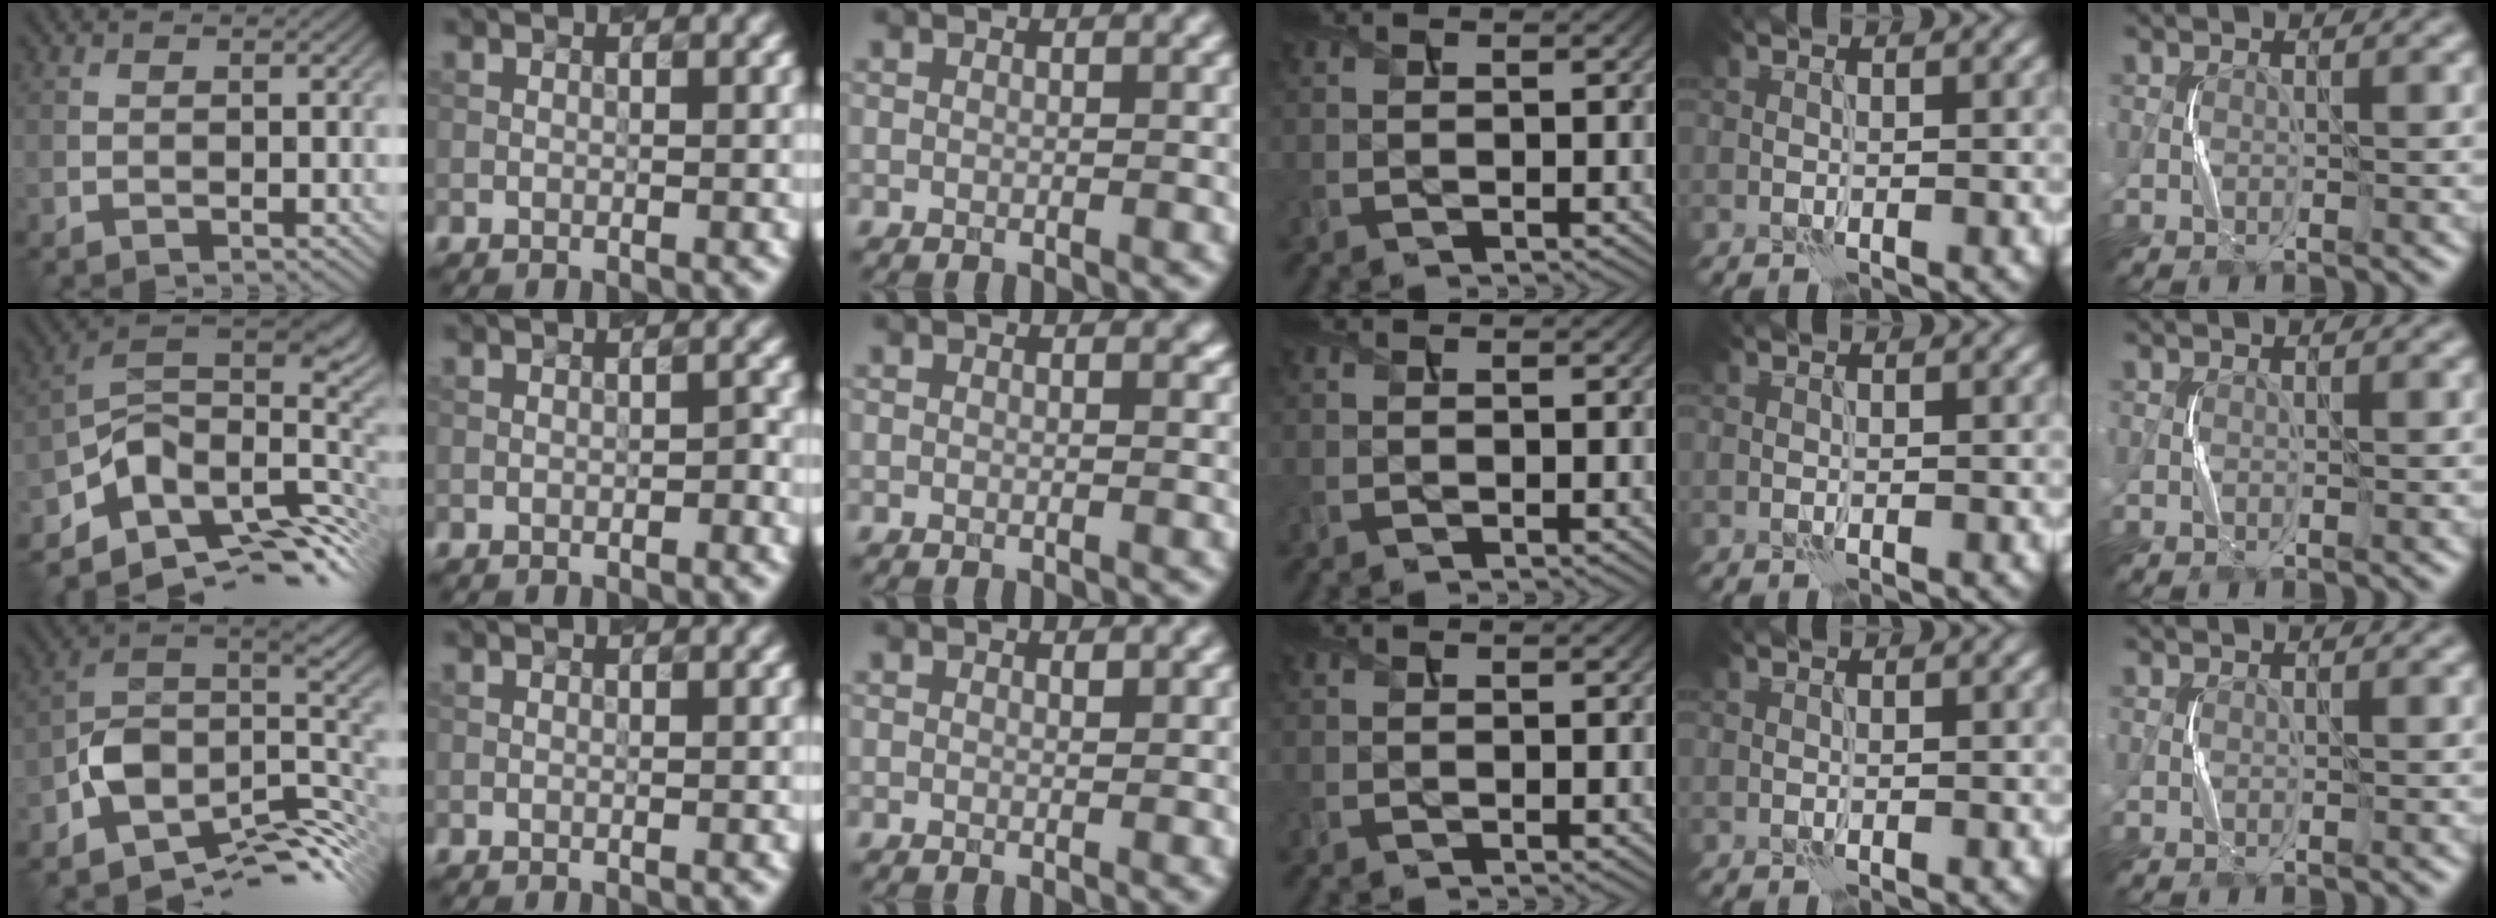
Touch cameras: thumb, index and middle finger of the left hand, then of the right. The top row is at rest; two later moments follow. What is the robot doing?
{"motion": "squeeze", "object": "stress ball aka squeeze ball"}